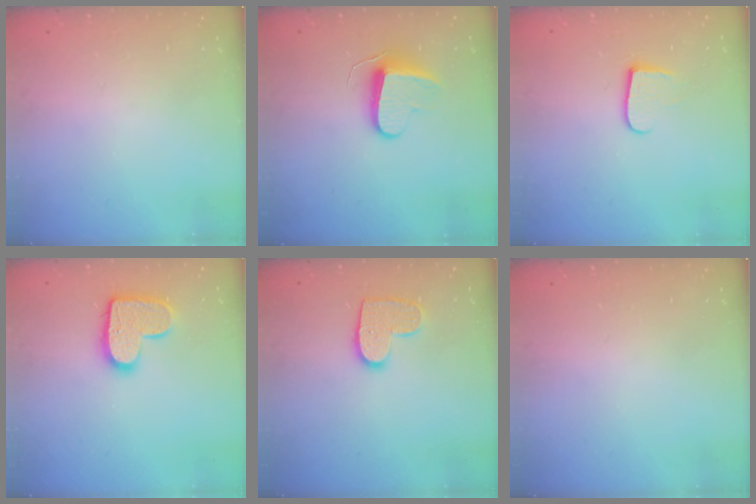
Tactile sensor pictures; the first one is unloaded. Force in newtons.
{"total": 8.9, "press": 8.9, "slide": 0.1}
{"total": 6.9, "press": 6.9, "slide": 0.7}
{"total": 13.5, "press": 13.5, "slide": 0.8}
{"total": 9.9, "press": 9.9, "slide": 0.4}
{"total": 0.0}